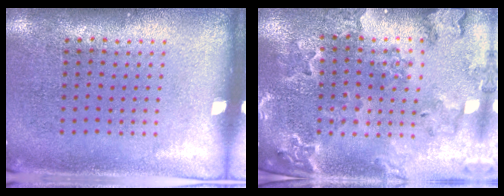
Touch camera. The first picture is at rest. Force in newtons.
{"total": 1.9, "press": 1.9, "slide": 0.3}